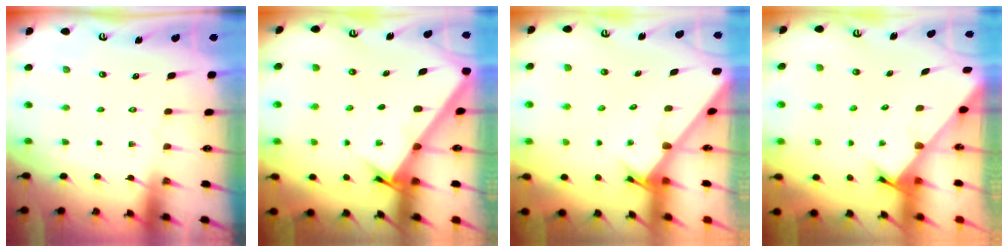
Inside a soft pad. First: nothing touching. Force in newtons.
{"total": 3.2, "press": 3.2, "slide": 0.3}
{"total": 2.6, "press": 2.6, "slide": 0.2}
{"total": 2.4, "press": 2.4, "slide": 0.2}